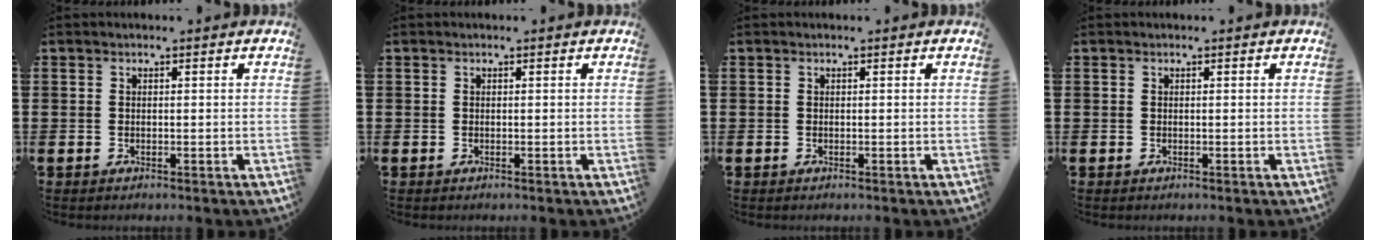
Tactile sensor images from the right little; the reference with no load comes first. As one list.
[{"total": 0.0}, {"total": 0.0}, {"total": 0.0}]